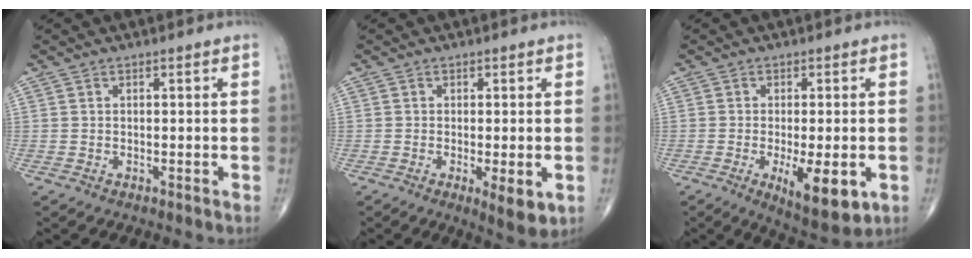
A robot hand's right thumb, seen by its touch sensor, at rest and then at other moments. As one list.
[{"total": 5.1, "force": [-1.4, 1.6, 4.7], "torque": [-0.073, -0.015, -0.020]}, {"total": 10.1, "force": [-3.0, 3.5, 9.0], "torque": [-0.130, -0.019, -0.039]}]